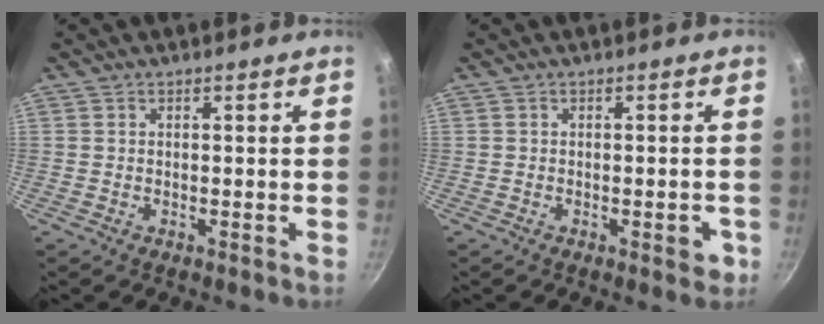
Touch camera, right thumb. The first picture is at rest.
{"total": 0.0}